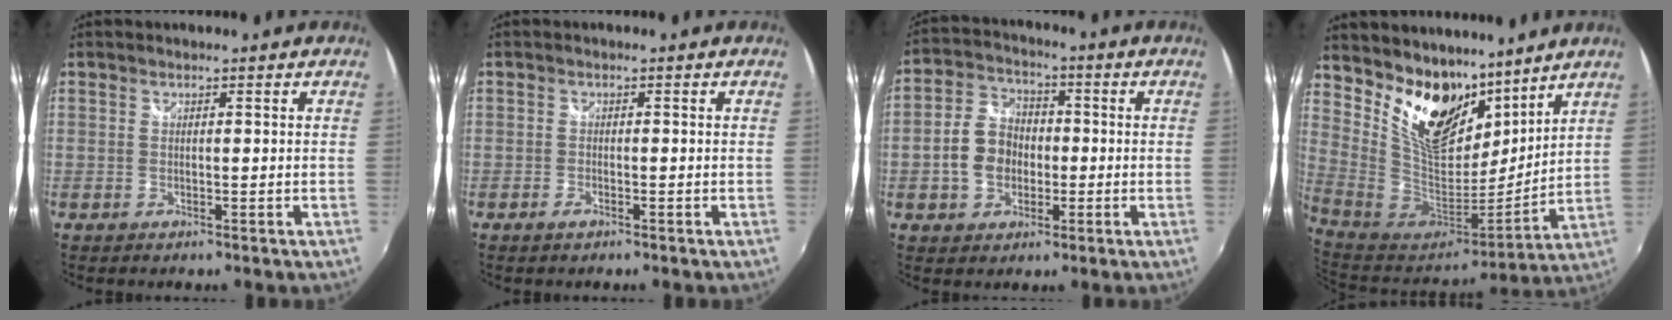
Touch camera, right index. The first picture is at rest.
{"total": 1.2, "force": [-0.9, 0.5, 0.5], "torque": [-0.011, -0.003, -0.018]}
{"total": 8.5, "force": [-1.6, 6.7, 5.0], "torque": [-0.109, 0.020, -0.026]}
{"total": 18.2, "force": [11.7, 9.7, 9.9], "torque": [-0.197, -0.002, 0.222]}